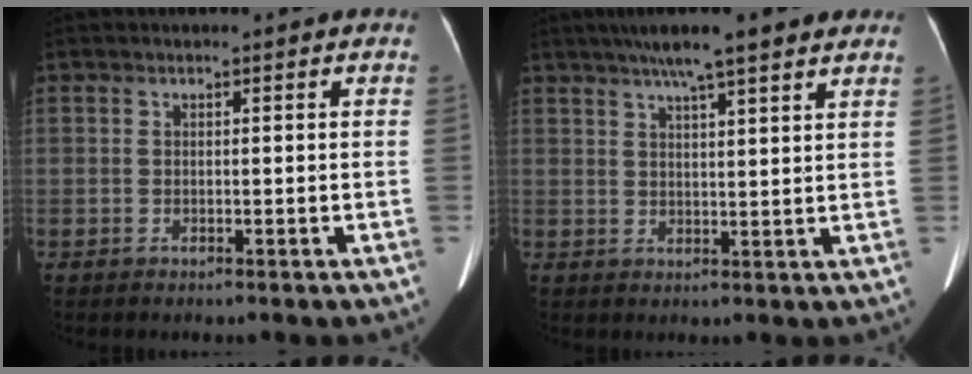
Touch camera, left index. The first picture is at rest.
{"total": 10.9, "force": [8.2, 0.9, 7.1], "torque": [-0.104, 0.030, 0.116]}